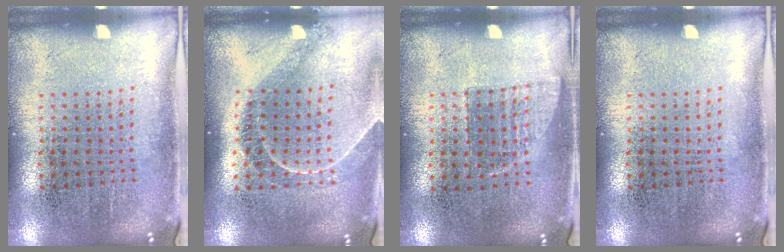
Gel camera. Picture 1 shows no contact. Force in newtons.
{"total": 1.2, "press": 1.2, "slide": 0.4}
{"total": 0.8, "press": 0.7, "slide": 0.3}
{"total": 0.0}